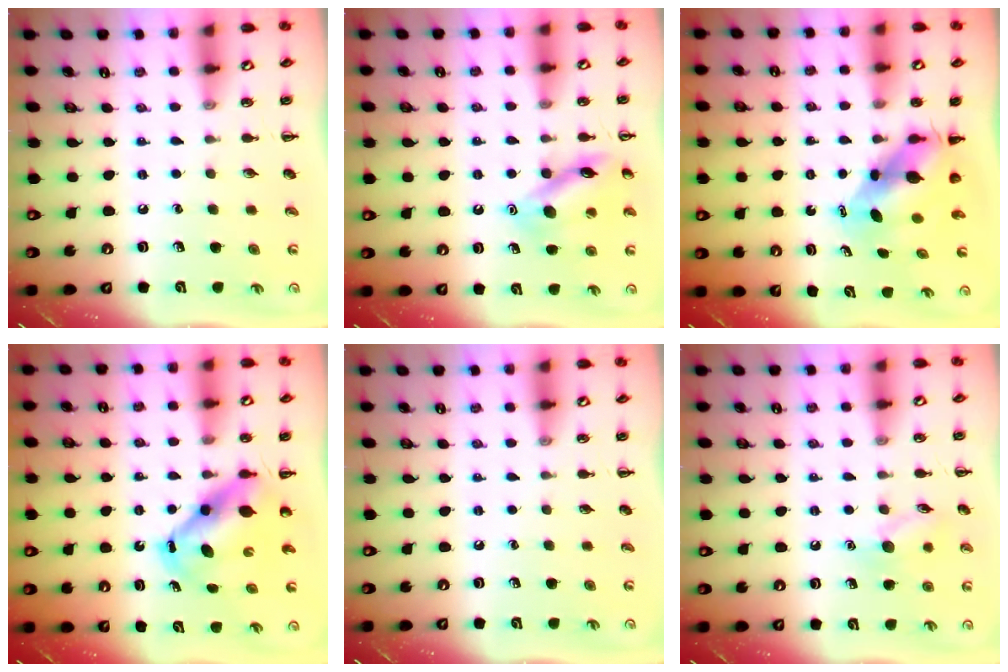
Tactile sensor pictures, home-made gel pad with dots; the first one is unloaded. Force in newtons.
{"total": 12.9, "press": 12.8, "slide": 1.3}
{"total": 5.9, "press": 5.7, "slide": 1.6}
{"total": 7.1, "press": 6.8, "slide": 2.0}
{"total": 0.0}
{"total": 9.1, "press": 9.0, "slide": 1.3}